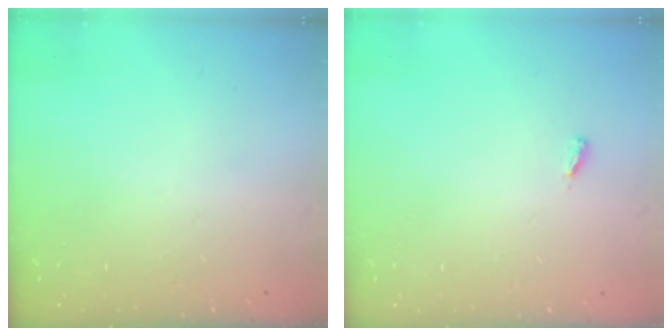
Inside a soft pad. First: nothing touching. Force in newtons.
{"total": 2.6, "press": 2.4, "slide": 1.0}